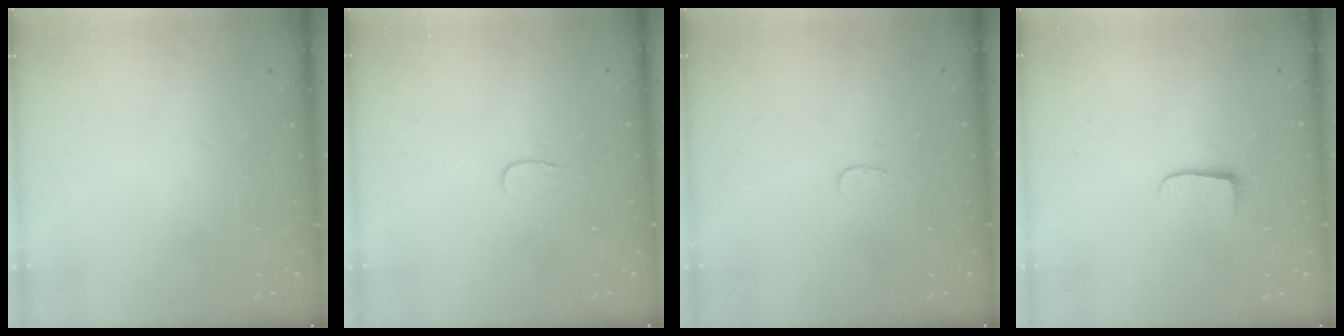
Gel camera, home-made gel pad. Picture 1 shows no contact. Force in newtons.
{"total": 3.9, "press": 3.8, "slide": 0.4}
{"total": 3.0, "press": 3.0, "slide": 0.2}
{"total": 5.3, "press": 5.2, "slide": 0.7}